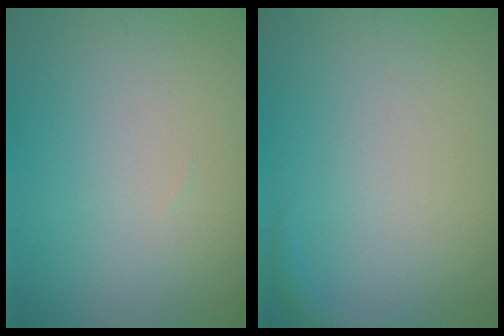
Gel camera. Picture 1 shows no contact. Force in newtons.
{"total": 0.7, "press": 0.7, "slide": 0.1}